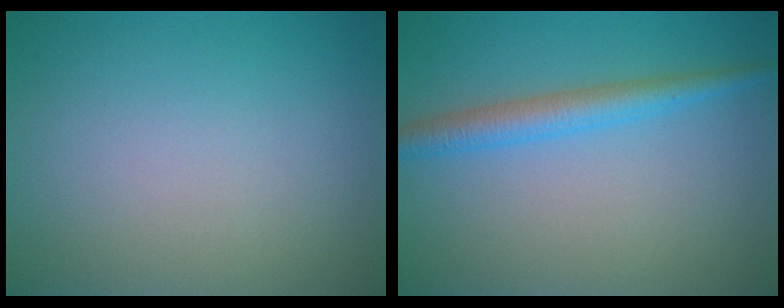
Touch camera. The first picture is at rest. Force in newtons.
{"total": 3.0, "press": 3.0, "slide": 0.1}